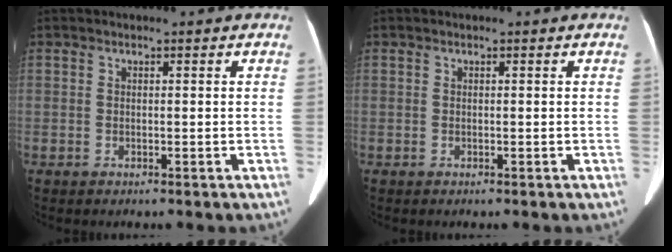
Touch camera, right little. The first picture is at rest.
{"total": 0.0}